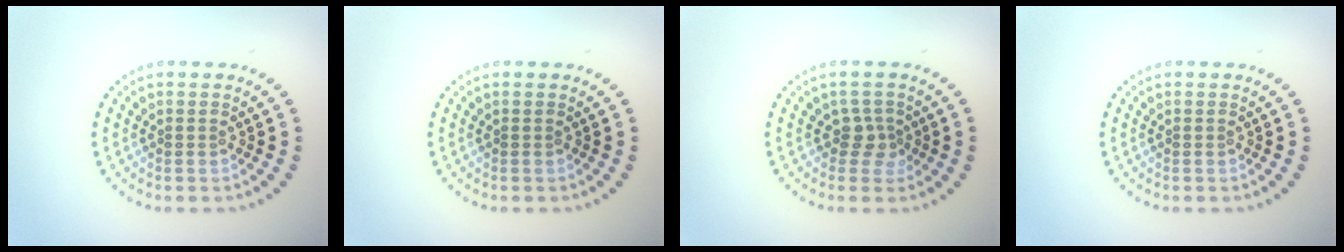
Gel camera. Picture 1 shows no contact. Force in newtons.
{"total": 0.0}
{"total": 1.9, "press": 1.4, "slide": 1.3}
{"total": 0.0}